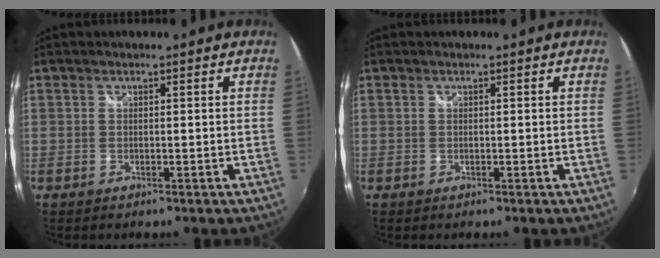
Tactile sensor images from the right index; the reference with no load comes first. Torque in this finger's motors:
{"motor_torque": [0.00, 0.00, 0.00, 0.00]}